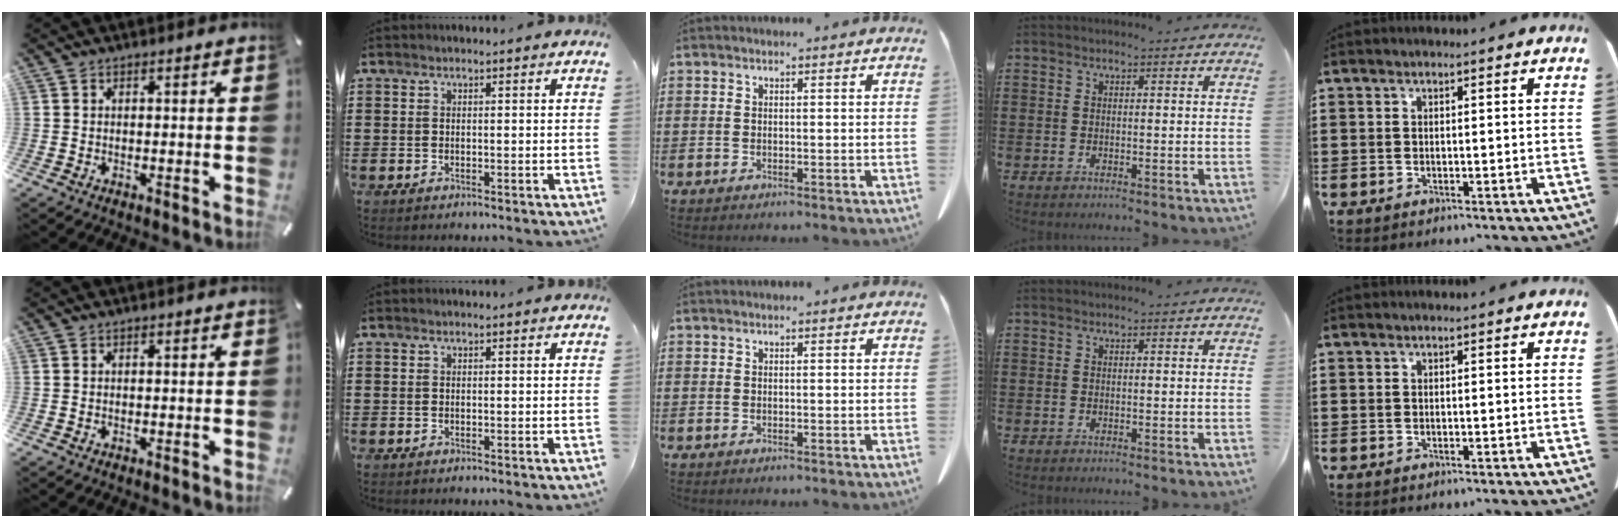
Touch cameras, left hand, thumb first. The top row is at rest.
{}